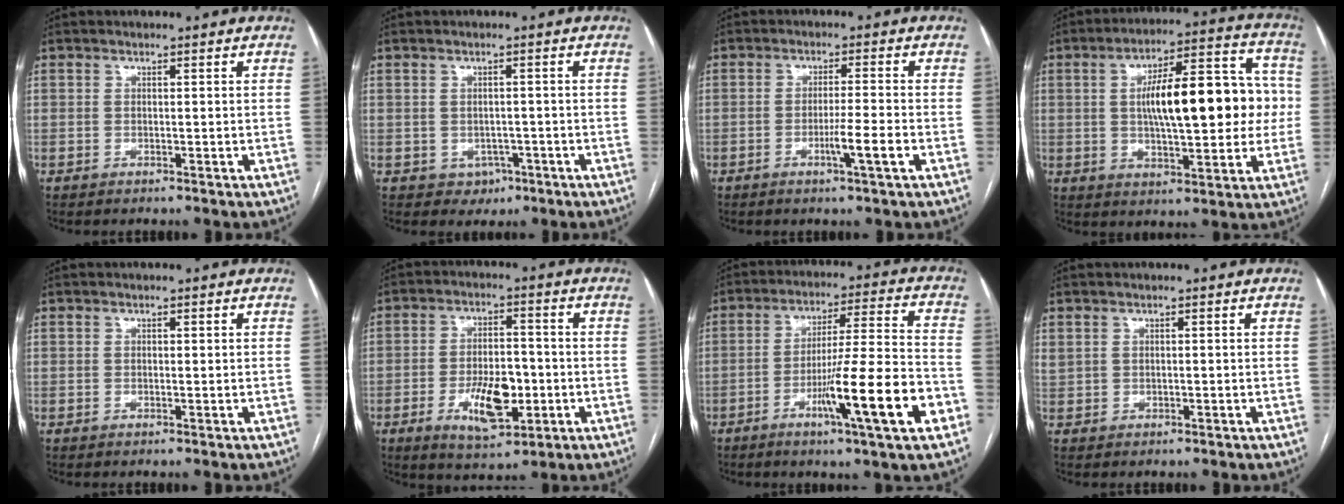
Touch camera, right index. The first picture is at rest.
{"total": 2.7, "force": [-1.2, 2.2, 0.9], "torque": [-0.007, 0.004, -0.008]}
{"total": 4.7, "force": [-1.8, -0.5, 4.3], "torque": [-0.071, -0.007, -0.032]}
{"total": 17.5, "force": [1.0, 5.4, 16.6], "torque": [-0.247, 0.039, 0.018]}
{"total": 0.0}
{"total": 9.4, "force": [-2.8, 3.9, 8.0], "torque": [-0.146, 0.000, -0.040]}
{"total": 15.7, "force": [-6.2, -0.3, 14.4], "torque": [-0.239, -0.012, -0.099]}
{"total": 1.1, "force": [0.7, 0.7, 0.3], "torque": [-0.010, 0.011, 0.019]}